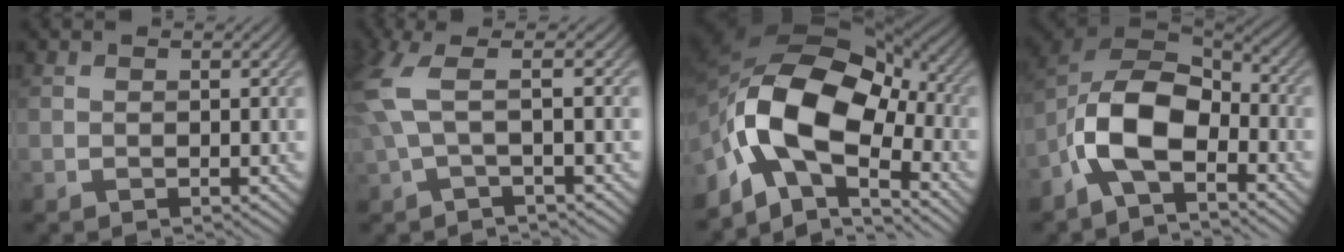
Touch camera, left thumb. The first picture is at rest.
{"total": 5.6, "force": [0.9, 1.3, 5.4], "torque": [-0.117, 0.010, 0.006]}
{"total": 15.9, "force": [-4.8, 8.8, 12.3], "torque": [-0.232, 0.000, -0.105]}
{"total": 11.6, "force": [-5.0, 5.7, 8.8], "torque": [-0.179, -0.004, -0.110]}